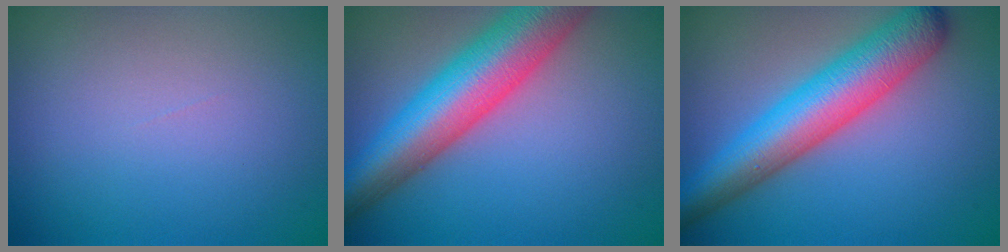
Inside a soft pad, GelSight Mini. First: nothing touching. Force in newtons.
{"total": 10.5, "press": 10.5, "slide": 0.5}
{"total": 8.2, "press": 8.2, "slide": 0.2}